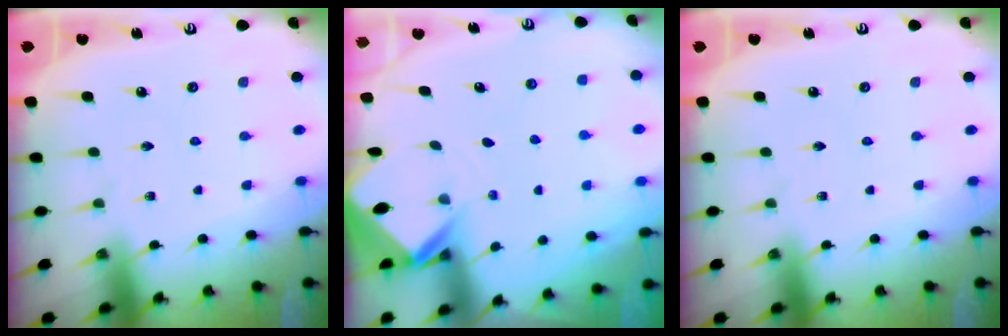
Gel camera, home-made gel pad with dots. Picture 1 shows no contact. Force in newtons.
{"total": 2.7, "press": 2.7, "slide": 0.2}
{"total": 0.0}